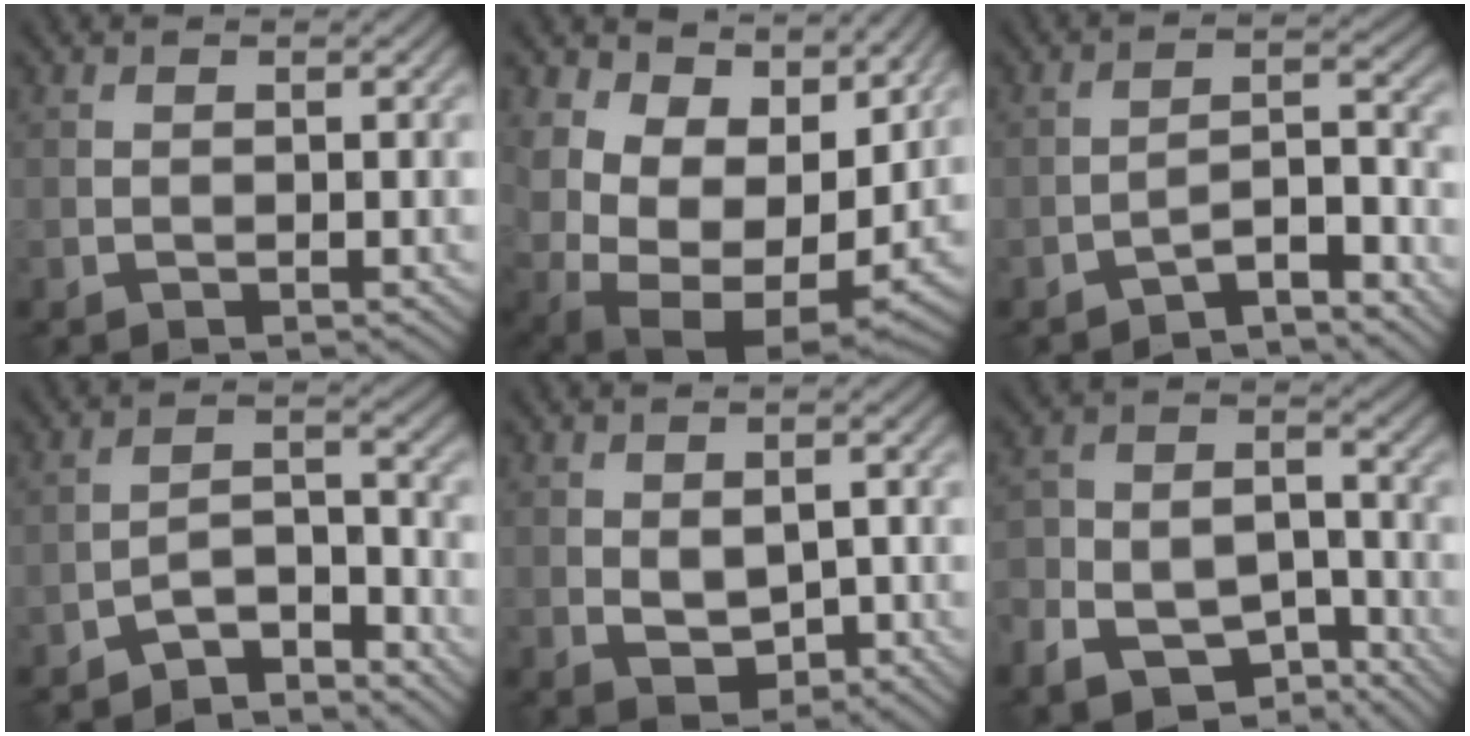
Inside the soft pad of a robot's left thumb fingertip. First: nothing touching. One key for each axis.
{"total": 13.9, "fx": 5.8, "fy": 9.5, "fz": 8.4, "tx": -0.204, "ty": 0.003, "tz": 0.117}
{"total": 4.7, "fx": -3.8, "fy": 0.9, "fz": 2.6, "tx": -0.043, "ty": 0.014, "tz": -0.071}
{"total": 5.4, "fx": -4.6, "fy": 1.7, "fz": 2.3, "tx": -0.037, "ty": 0.010, "tz": -0.093}
{"total": 4.1, "fx": -0.5, "fy": 2.4, "fz": 3.2, "tx": -0.056, "ty": -0.008, "tz": -0.005}
{"total": 11.1, "fx": -7.2, "fy": 6.5, "fz": 5.5, "tx": -0.120, "ty": -0.023, "tz": -0.127}